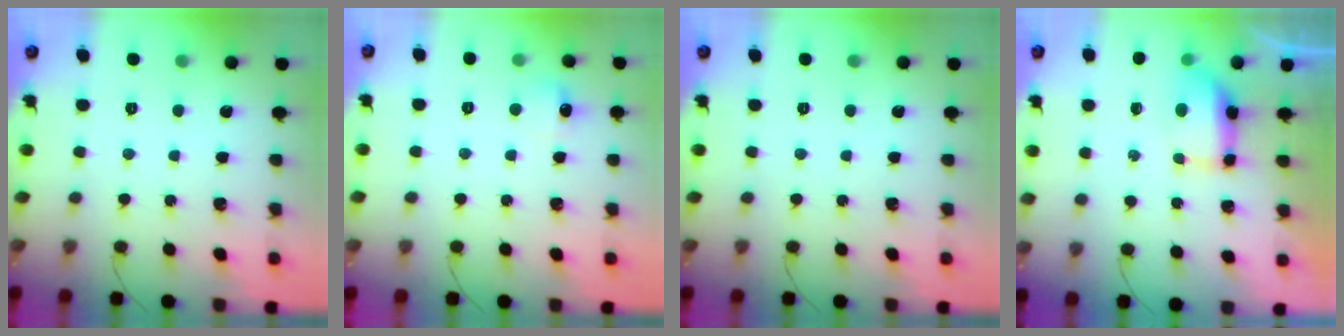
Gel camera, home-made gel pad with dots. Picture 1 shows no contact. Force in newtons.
{"total": 6.6, "press": 6.3, "slide": 1.7}
{"total": 0.0}
{"total": 6.5, "press": 6.5, "slide": 0.4}